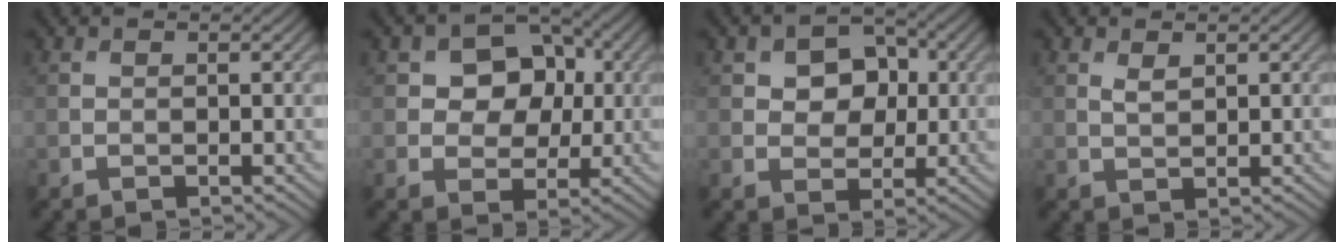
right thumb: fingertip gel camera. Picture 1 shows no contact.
{"total": 7.6, "force": [1.4, 6.0, 4.5], "torque": [-0.083, 0.006, 0.007]}
{"total": 5.8, "force": [1.1, 4.5, 3.6], "torque": [-0.060, 0.005, 0.003]}
{"total": 1.5, "force": [0.8, 0.6, 1.0], "torque": [-0.026, -0.004, 0.019]}